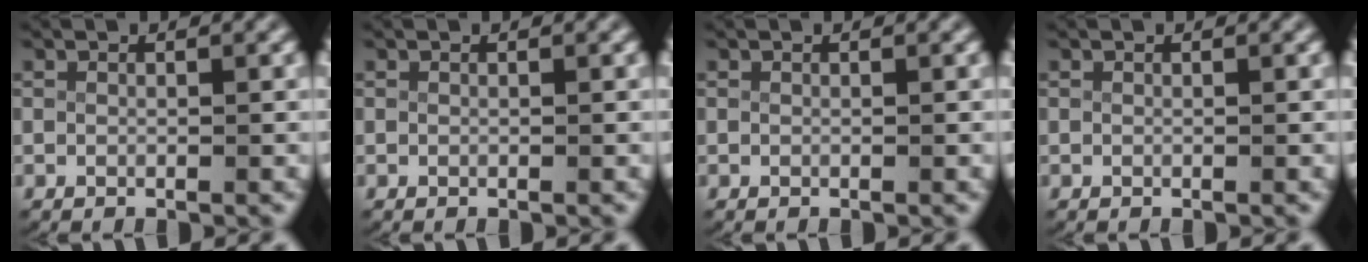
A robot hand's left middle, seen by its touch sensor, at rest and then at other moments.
{"total": 0.0}
{"total": 0.0}
{"total": 0.0}